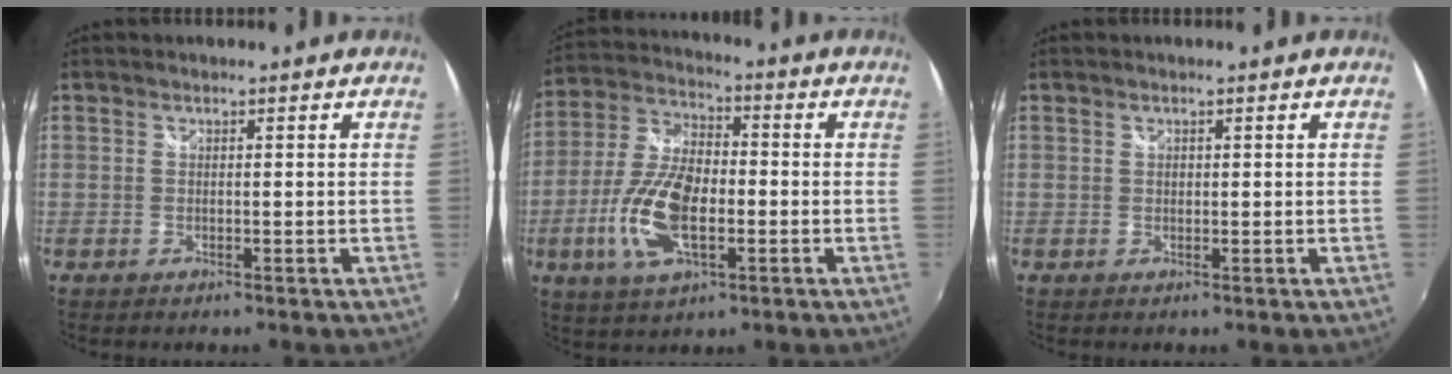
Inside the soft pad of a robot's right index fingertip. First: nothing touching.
{"total": 14.2, "force": [-3.7, 6.6, 12.0], "torque": [-0.254, 0.000, -0.070]}
{"total": 0.5, "force": [0.2, 0.4, 0.2], "torque": [-0.001, 0.001, 0.003]}